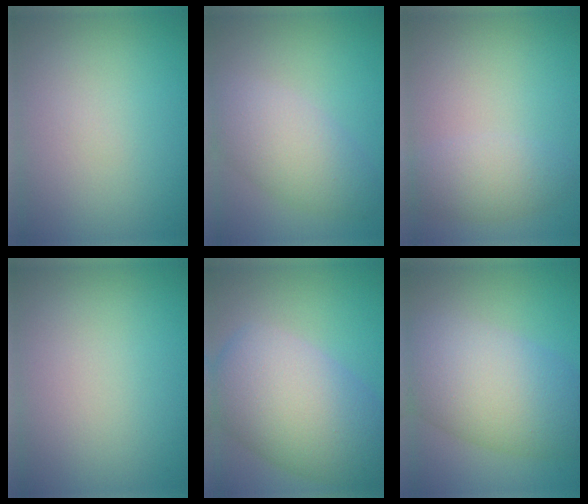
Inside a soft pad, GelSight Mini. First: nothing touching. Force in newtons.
{"total": 4.8, "press": 4.8, "slide": 0.2}
{"total": 2.7, "press": 2.7, "slide": 0.2}
{"total": 0.0}
{"total": 10.8, "press": 10.8, "slide": 0.3}
{"total": 9.6, "press": 9.6, "slide": 0.5}